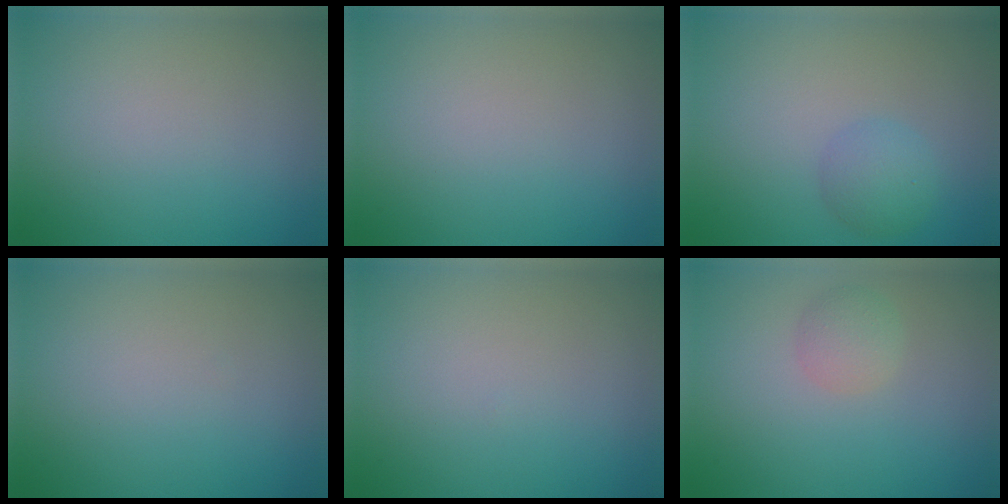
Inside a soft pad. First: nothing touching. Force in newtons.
{"total": 0.0}
{"total": 2.4, "press": 2.4, "slide": 0.1}
{"total": 0.0}
{"total": 0.0}
{"total": 1.9, "press": 1.9, "slide": 0.1}